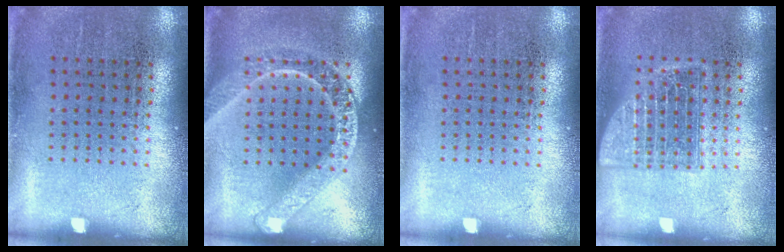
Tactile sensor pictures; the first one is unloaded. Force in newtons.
{"total": 1.8, "press": 1.8, "slide": 0.2}
{"total": 0.0}
{"total": 2.1, "press": 2.0, "slide": 0.3}